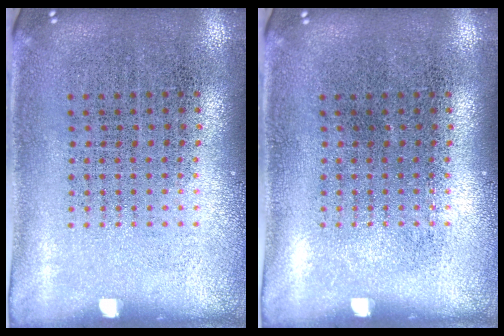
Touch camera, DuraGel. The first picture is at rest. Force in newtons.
{"total": 0.0}